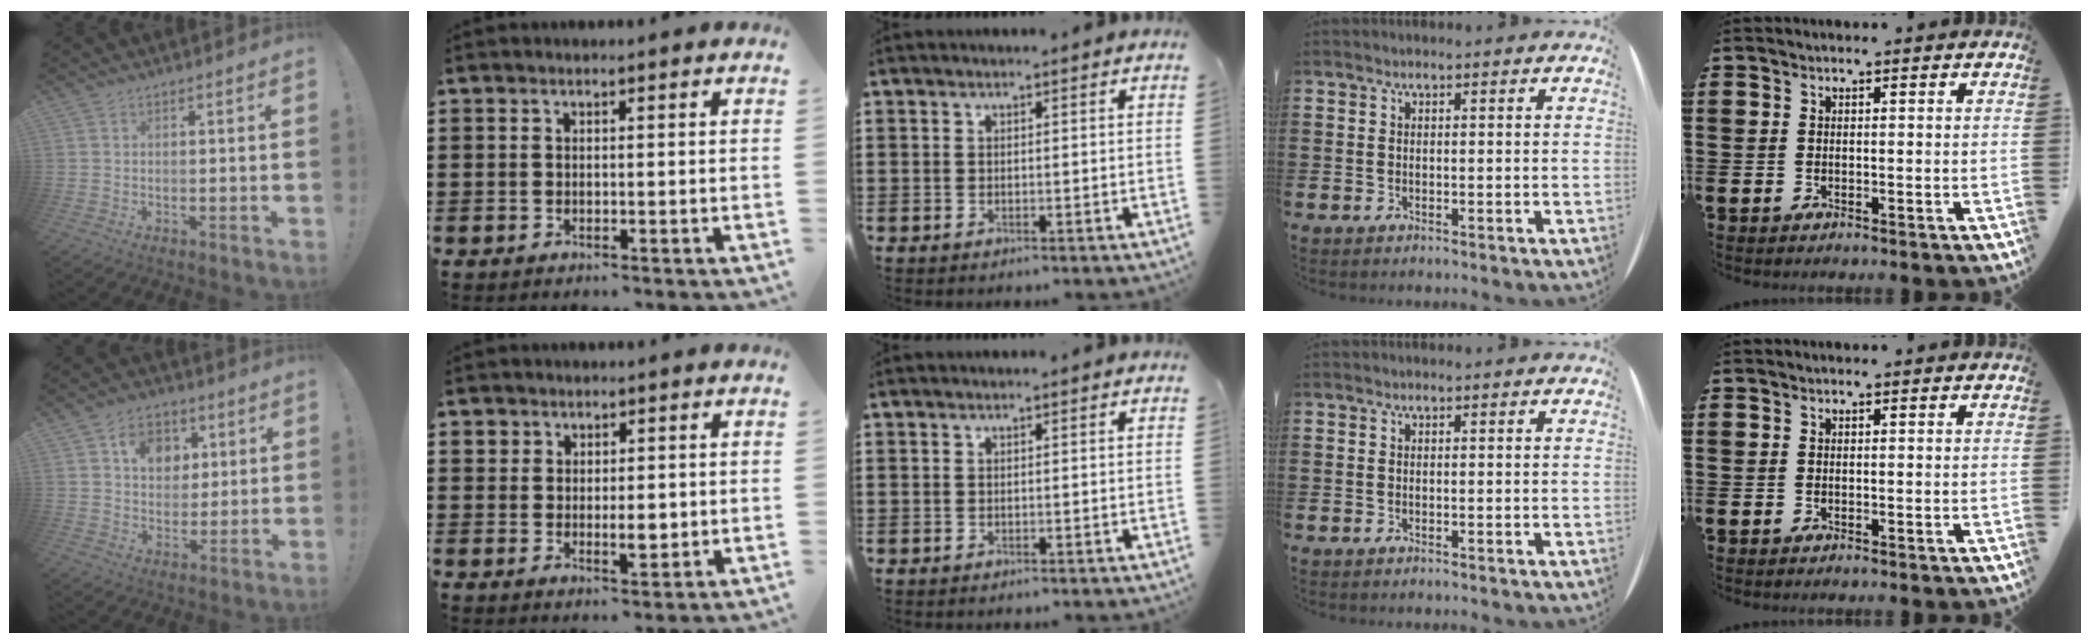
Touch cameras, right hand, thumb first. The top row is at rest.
{"thumb": {"total": 9.7, "force": [4.1, 7.8, 4.1], "torque": [-0.051, -0.017, 0.076]}, "index": {"total": 3.4, "force": [0.4, 2.4, 2.4], "torque": [-0.035, 0.003, 0.003]}}